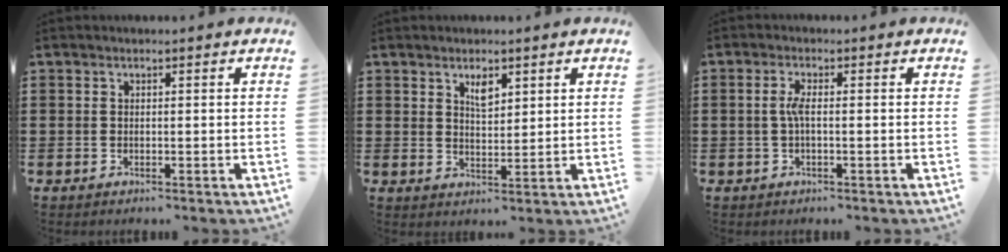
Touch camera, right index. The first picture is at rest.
{"total": 3.0, "force": [2.0, 1.3, 1.9], "torque": [-0.035, 0.000, 0.034]}
{"total": 2.6, "force": [-0.3, 0.6, 2.5], "torque": [-0.057, -0.001, -0.010]}